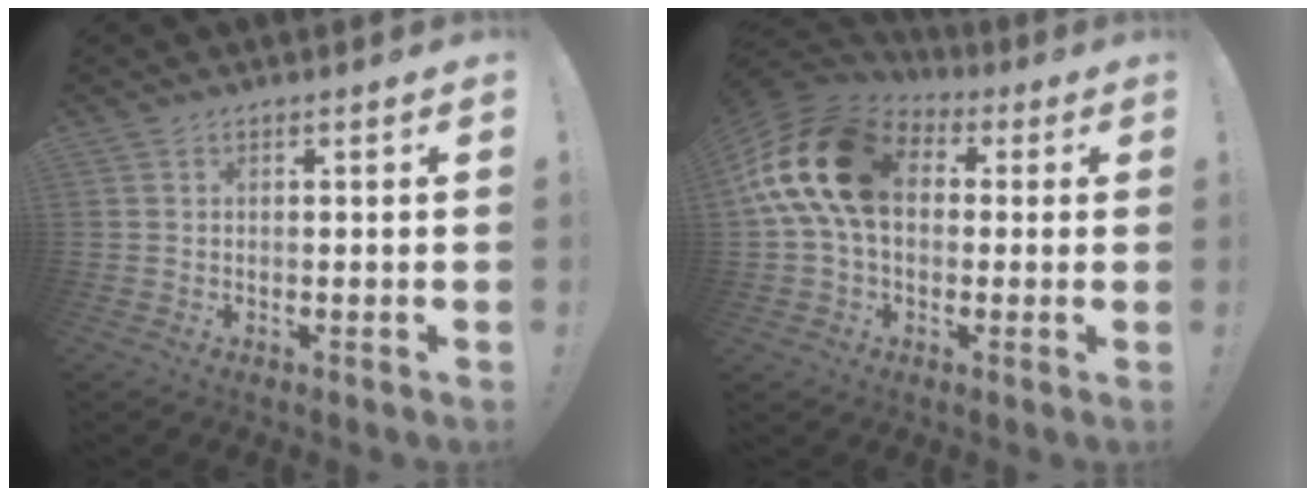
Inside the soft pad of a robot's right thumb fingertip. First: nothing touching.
{"total": 20.6, "force": [4.1, 13.7, 14.8], "torque": [-0.276, 0.015, 0.079]}